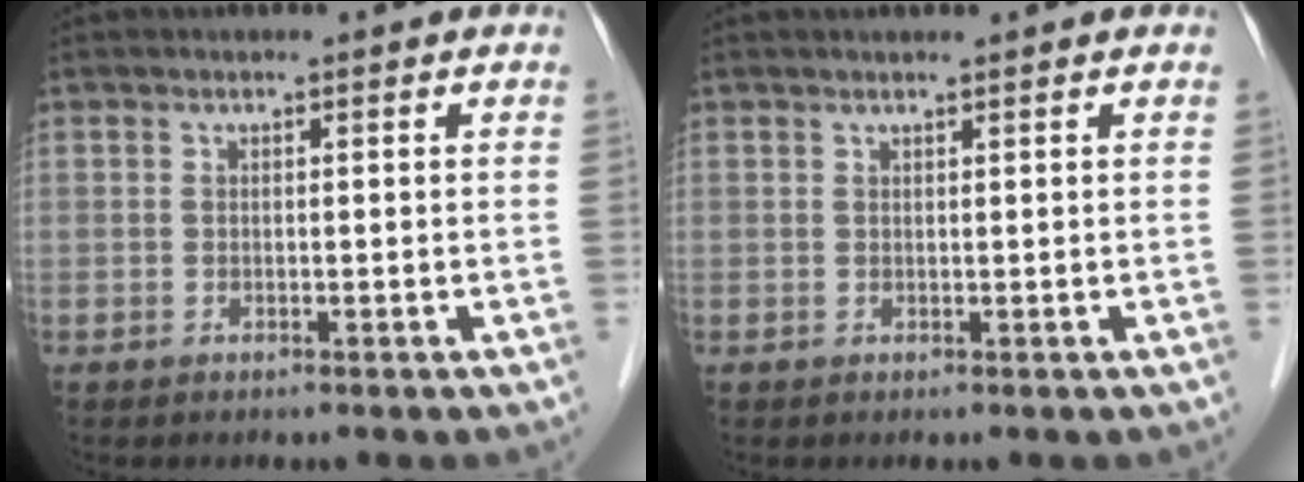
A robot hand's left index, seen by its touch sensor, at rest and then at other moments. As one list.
[{"total": 1.0, "force": [0.9, -0.1, 0.4], "torque": [-0.005, 0.008, 0.018]}]